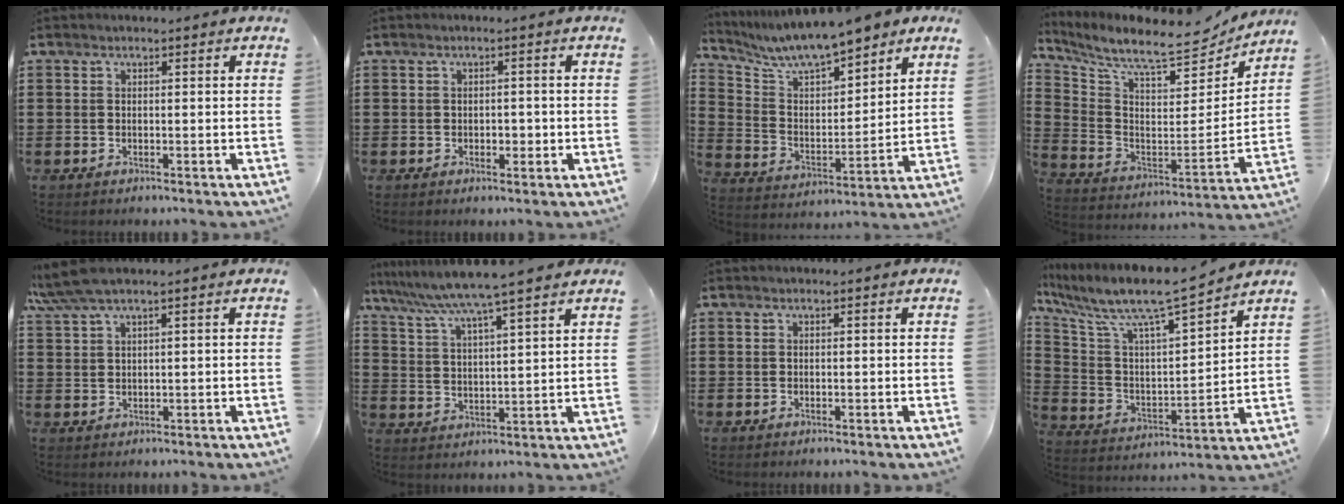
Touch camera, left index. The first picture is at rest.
{"total": 1.3, "force": [-0.1, 1.1, 0.7], "torque": [-0.015, 0.008, -0.005]}
{"total": 8.5, "force": [7.7, 1.2, 3.5], "torque": [-0.099, -0.042, 0.133]}
{"total": 9.0, "force": [7.9, 1.1, 4.1], "torque": [-0.108, -0.067, 0.129]}
{"total": 3.8, "force": [2.5, 0.4, 2.8], "torque": [-0.060, 0.004, 0.046]}
{"total": 7.1, "force": [6.2, -0.9, 3.4], "torque": [-0.088, -0.036, 0.103]}
{"total": 0.6, "force": [0.2, 0.0, -0.5], "torque": [0.010, 0.003, 0.003]}
{"total": 9.5, "force": [7.9, 1.0, 5.3], "torque": [-0.136, -0.055, 0.127]}